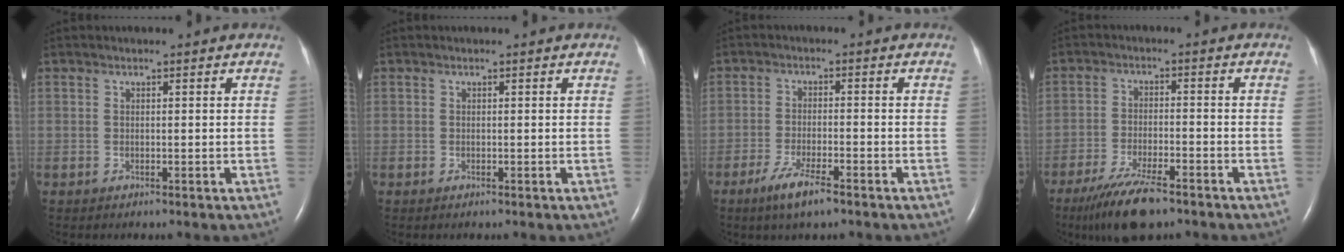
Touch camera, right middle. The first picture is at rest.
{"total": 0.0}
{"total": 5.4, "force": [-3.6, 0.7, 4.0], "torque": [-0.085, -0.009, -0.065]}
{"total": 9.3, "force": [-6.9, 1.8, 6.0], "torque": [-0.112, -0.021, -0.118]}